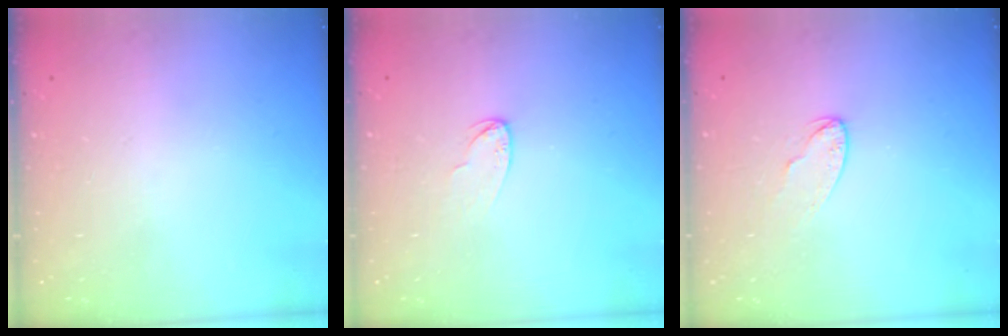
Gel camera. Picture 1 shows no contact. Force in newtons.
{"total": 3.9, "press": 3.9, "slide": 0.3}
{"total": 4.1, "press": 4.0, "slide": 0.4}